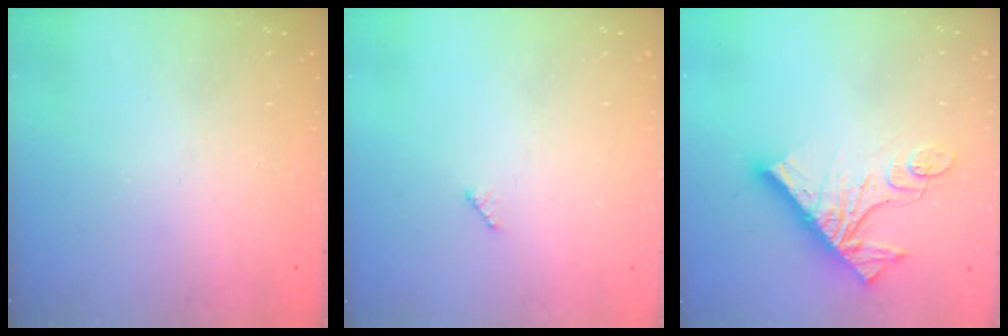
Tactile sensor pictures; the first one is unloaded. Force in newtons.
{"total": 2.9, "press": 2.9, "slide": 0.4}
{"total": 15.3, "press": 15.3, "slide": 1.0}